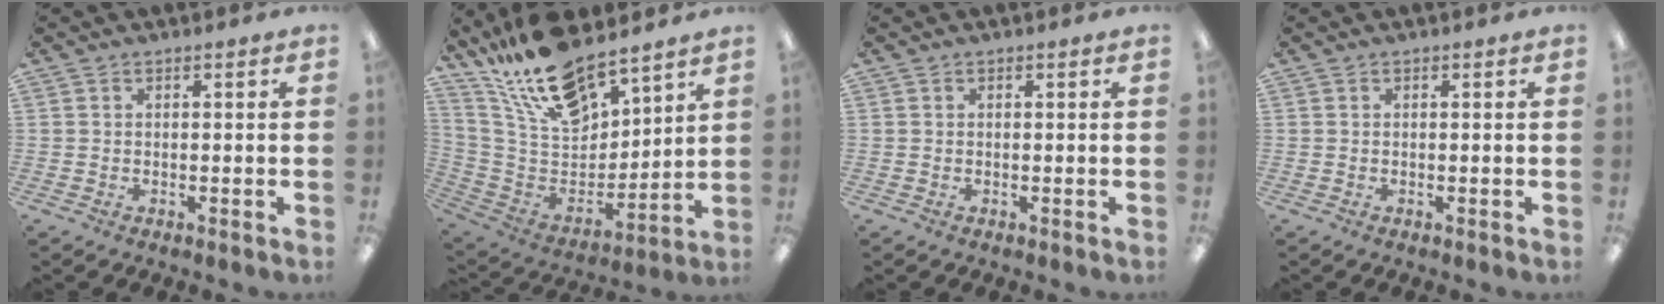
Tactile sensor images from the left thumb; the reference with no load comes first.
{"total": 19.7, "force": [16.2, 6.9, 8.8], "torque": [-0.178, -0.101, 0.290]}
{"total": 0.0}
{"total": 0.0}